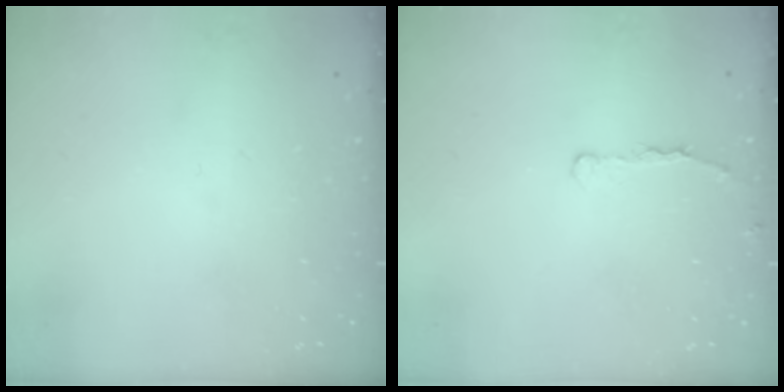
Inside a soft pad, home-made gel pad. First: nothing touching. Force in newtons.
{"total": 2.8, "press": 2.7, "slide": 0.5}